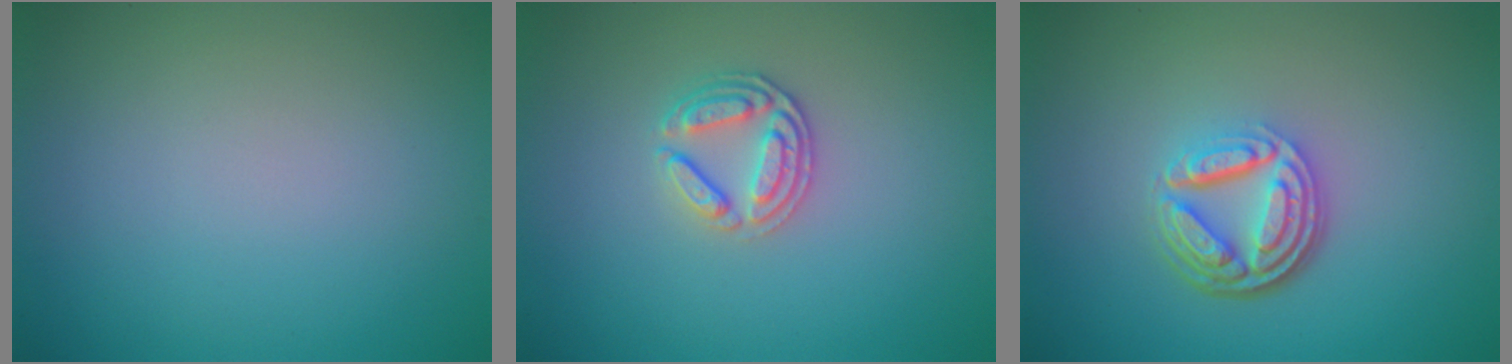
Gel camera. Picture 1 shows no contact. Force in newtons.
{"total": 2.6, "press": 2.5, "slide": 0.8}
{"total": 5.0, "press": 3.5, "slide": 3.6}